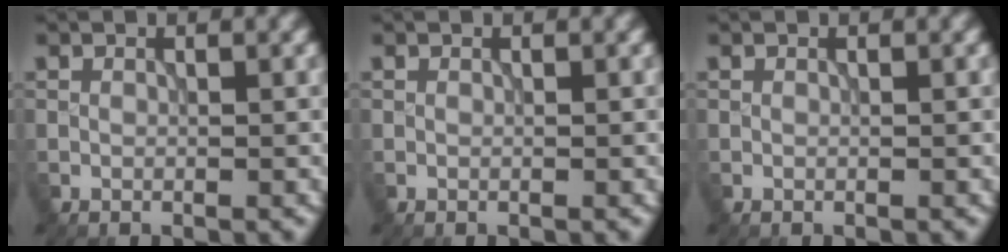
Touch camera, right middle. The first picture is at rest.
{"total": 0.0}
{"total": 0.0}